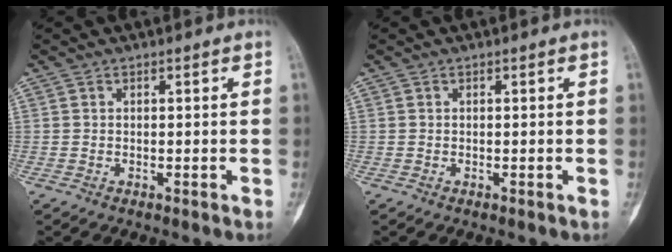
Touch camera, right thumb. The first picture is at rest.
{"total": 0.0}